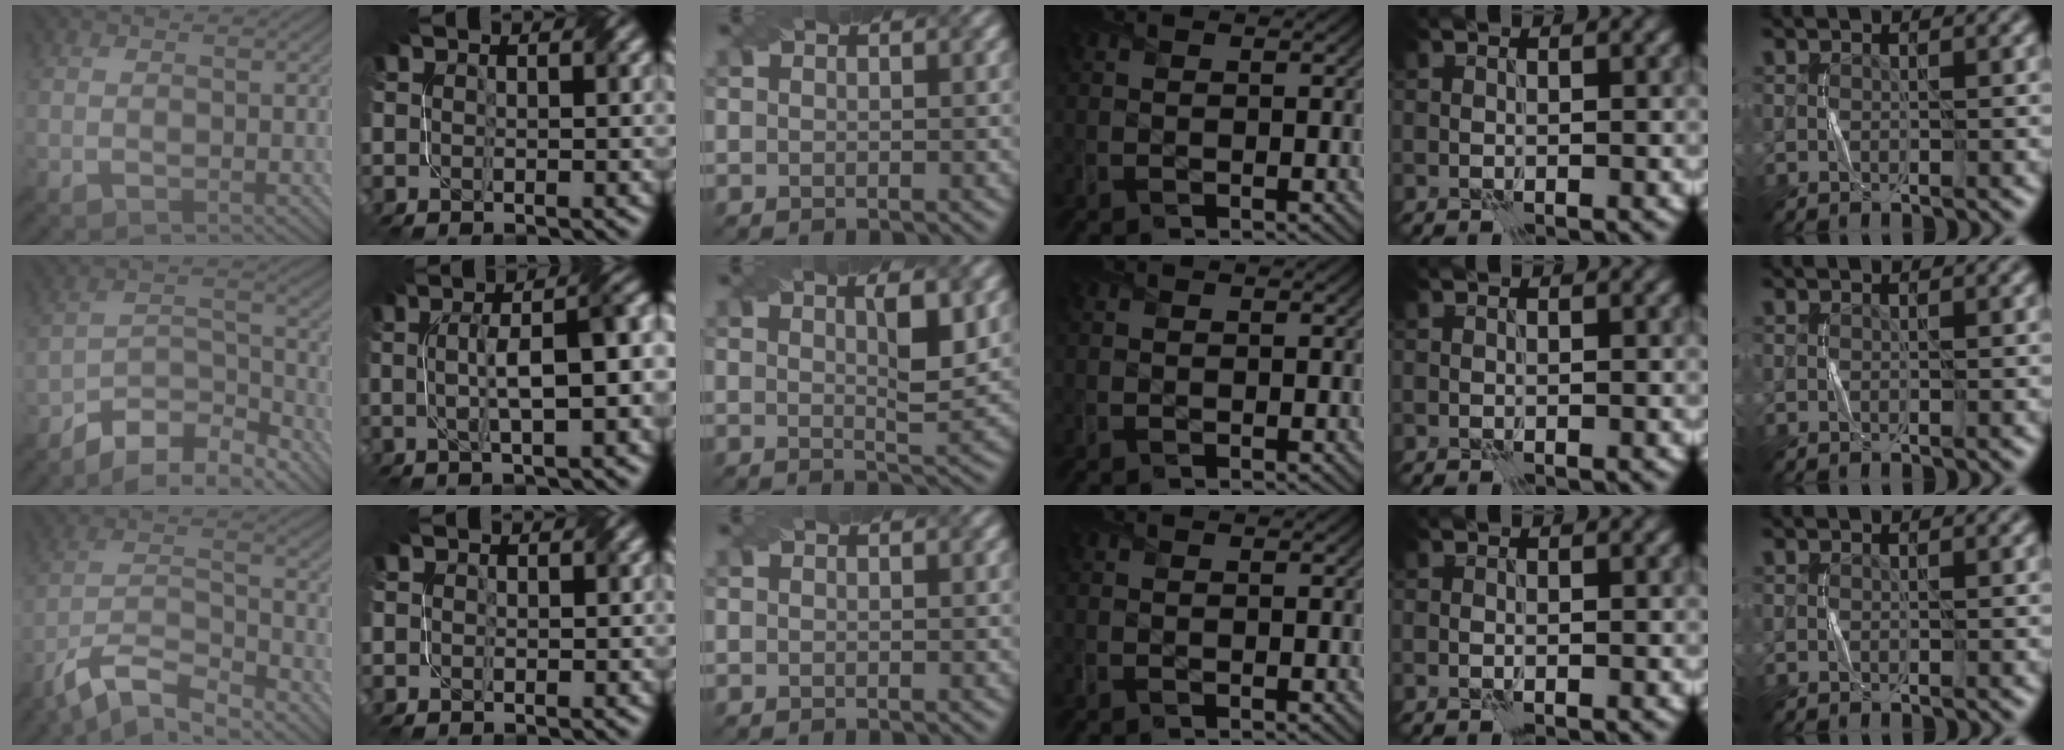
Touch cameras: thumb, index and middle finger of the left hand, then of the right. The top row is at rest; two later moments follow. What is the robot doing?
{"motion": "twist", "object": "screw"}